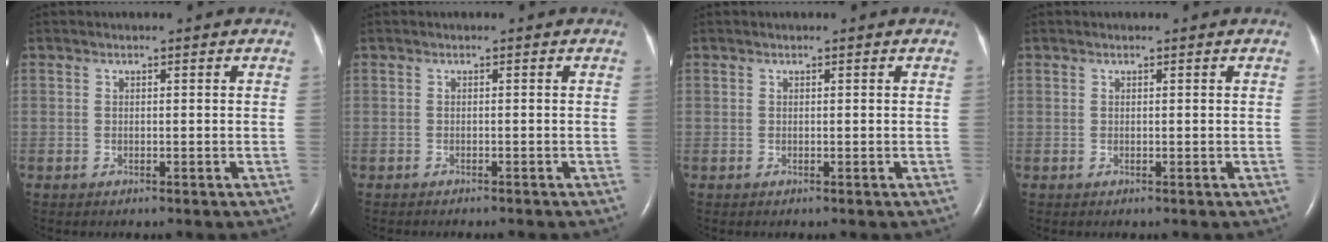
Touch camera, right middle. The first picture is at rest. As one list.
[{"total": 2.1, "force": [-1.9, 0.1, 1.0], "torque": [-0.018, -0.004, -0.018]}, {"total": 0.0}, {"total": 0.0}]